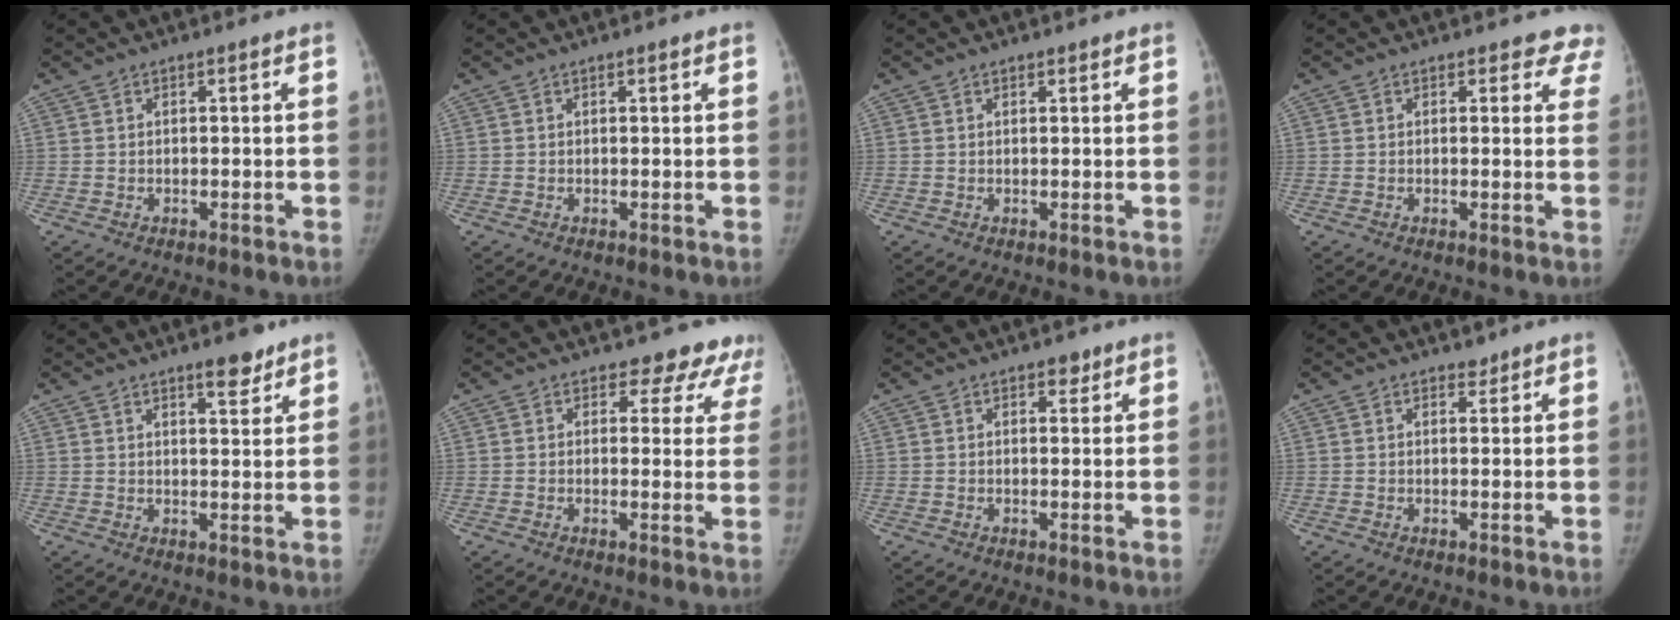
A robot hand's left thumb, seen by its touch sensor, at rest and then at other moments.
{"total": 0.5, "force": [0.3, 0.2, 0.4], "torque": [-0.004, -0.001, 0.006]}
{"total": 0.6, "force": [0.5, 0.4, 0.1], "torque": [0.004, -0.004, 0.004]}
{"total": 5.5, "force": [4.8, 2.7, 0.8], "torque": [0.042, -0.017, 0.026]}
{"total": 4.7, "force": [3.5, 1.5, 2.7], "torque": [-0.023, -0.025, 0.050]}
{"total": 8.2, "force": [7.0, 4.3, 1.0], "torque": [0.042, -0.032, 0.052]}
{"total": 1.9, "force": [1.3, 1.2, 0.8], "torque": [0.006, -0.006, 0.015]}
{"total": 1.3, "force": [1.1, 0.8, 0.0], "torque": [0.012, -0.008, 0.012]}